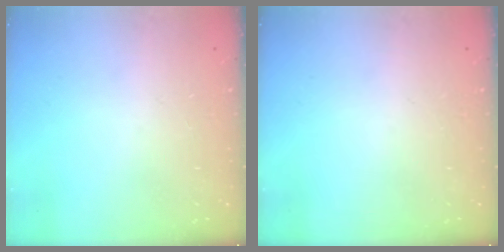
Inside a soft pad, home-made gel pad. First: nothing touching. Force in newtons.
{"total": 0.0}